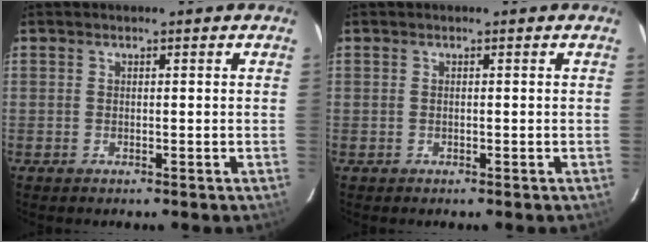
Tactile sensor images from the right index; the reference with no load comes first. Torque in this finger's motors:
{"motor_torque": [0.00, 0.00, 0.00, 0.00]}